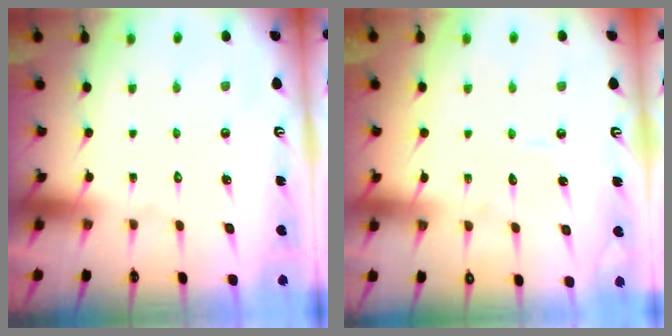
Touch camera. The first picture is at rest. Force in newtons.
{"total": 3.5, "press": 3.5, "slide": 0.2}